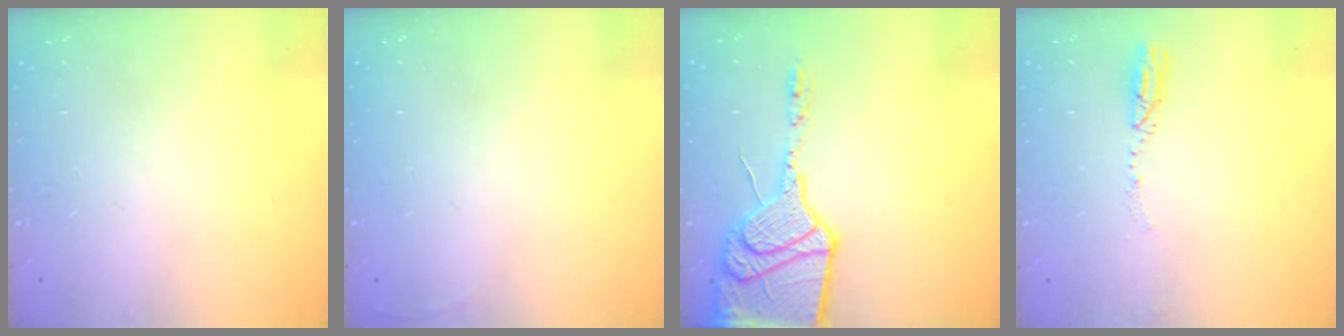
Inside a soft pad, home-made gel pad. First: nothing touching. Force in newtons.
{"total": 2.7, "press": 2.6, "slide": 1.0}
{"total": 24.1, "press": 21.5, "slide": 10.8}
{"total": 3.3, "press": 3.2, "slide": 0.8}